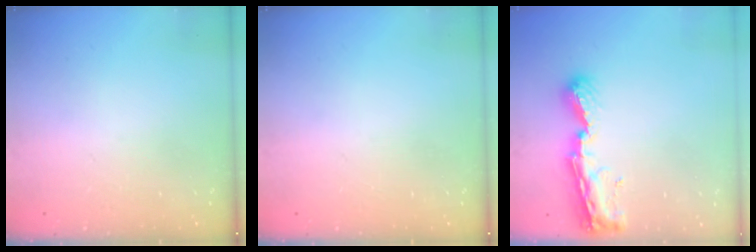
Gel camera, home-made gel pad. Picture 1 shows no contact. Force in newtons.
{"total": 0.0}
{"total": 9.3, "press": 9.3, "slide": 1.0}